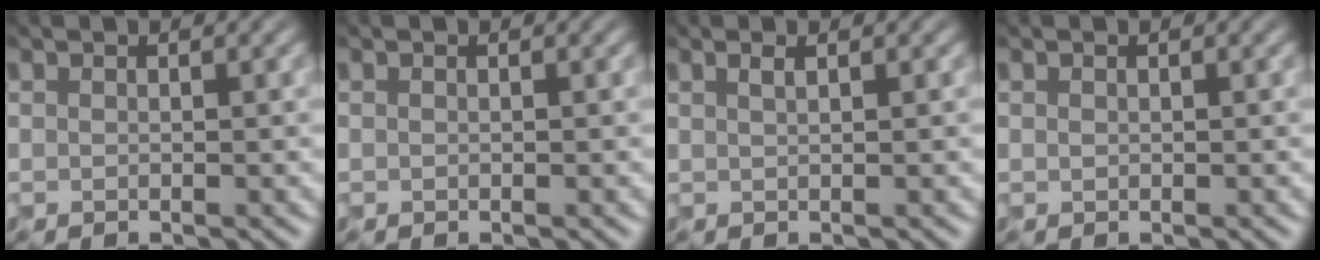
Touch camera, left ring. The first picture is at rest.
{"total": 0.0}
{"total": 1.3, "force": [0.4, 0.6, 1.1], "torque": [-0.002, 0.009, -0.008]}
{"total": 0.0}